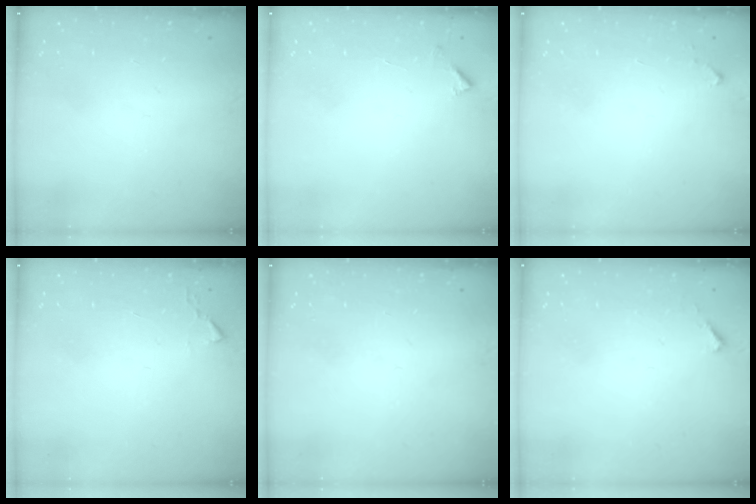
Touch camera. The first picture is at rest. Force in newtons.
{"total": 4.3, "press": 4.2, "slide": 0.3}
{"total": 2.6, "press": 2.6, "slide": 0.4}
{"total": 2.4, "press": 2.4, "slide": 0.3}
{"total": 0.0}
{"total": 2.1, "press": 2.1, "slide": 0.2}